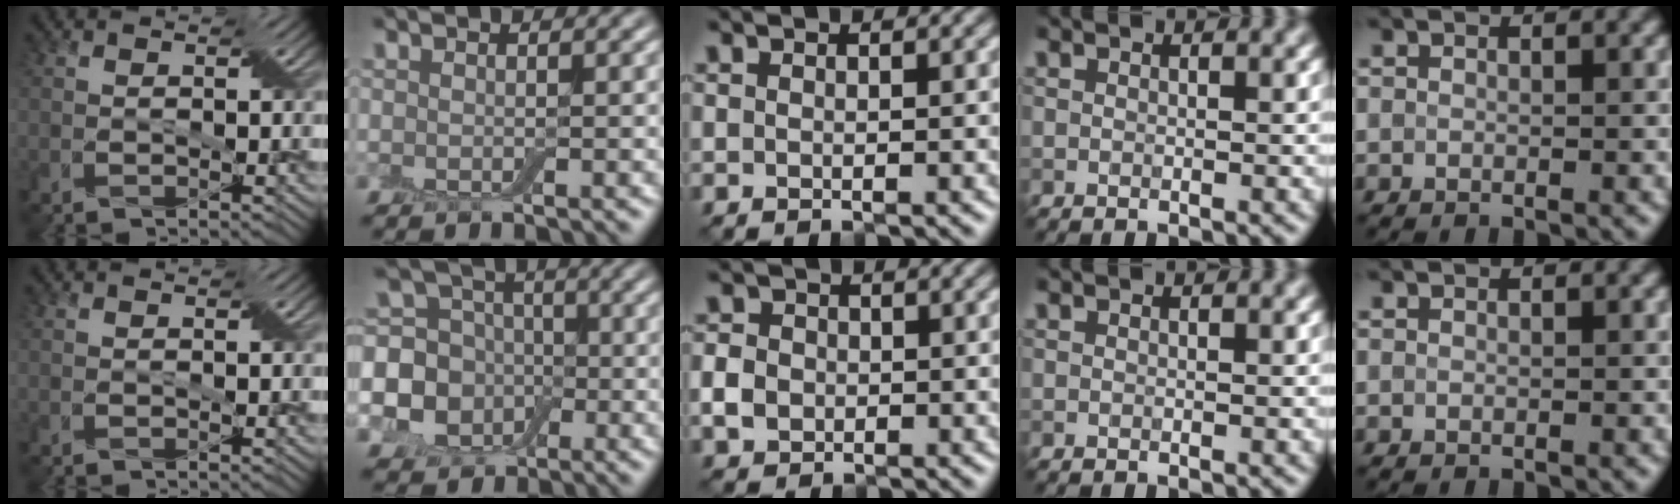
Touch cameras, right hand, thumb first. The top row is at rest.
{"index": {"total": 9.2, "force": [-1.4, 8.3, 3.7], "torque": [-0.064, 0.008, -0.059]}, "middle": {"total": 2.5, "force": [-0.5, 2.2, 1.2], "torque": [-0.024, -0.001, -0.012]}}